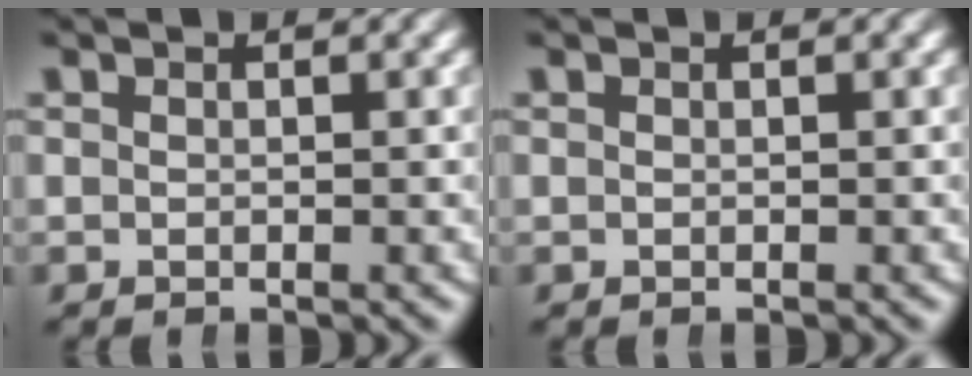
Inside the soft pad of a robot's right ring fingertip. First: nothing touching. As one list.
[{"total": 0.0}]